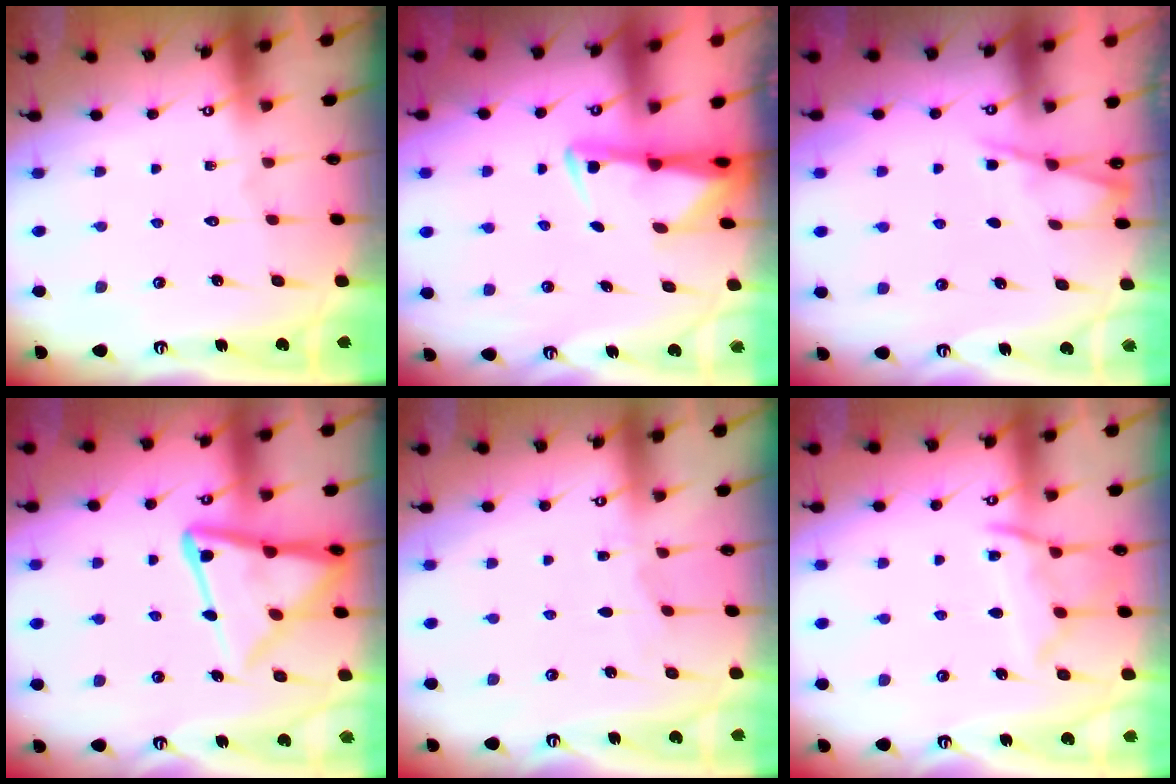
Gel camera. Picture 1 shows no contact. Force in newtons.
{"total": 2.8, "press": 2.8, "slide": 0.5}
{"total": 4.6, "press": 4.6, "slide": 0.5}
{"total": 15.6, "press": 15.5, "slide": 1.5}
{"total": 3.1, "press": 3.1, "slide": 0.4}
{"total": 11.4, "press": 11.3, "slide": 1.3}